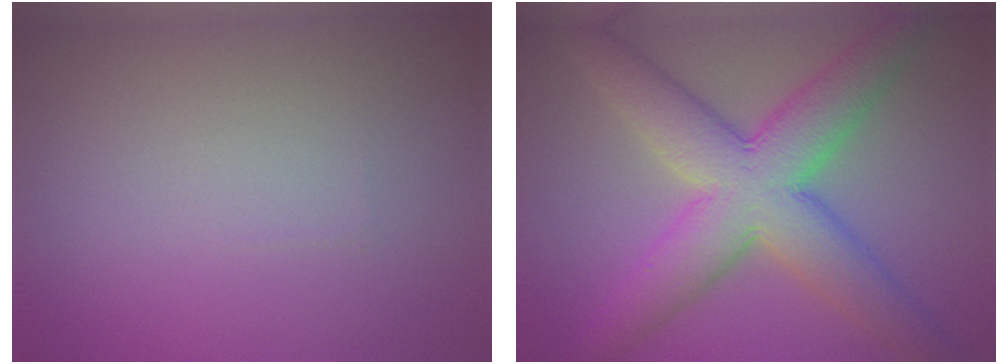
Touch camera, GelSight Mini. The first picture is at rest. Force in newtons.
{"total": 9.2, "press": 9.2, "slide": 0.2}